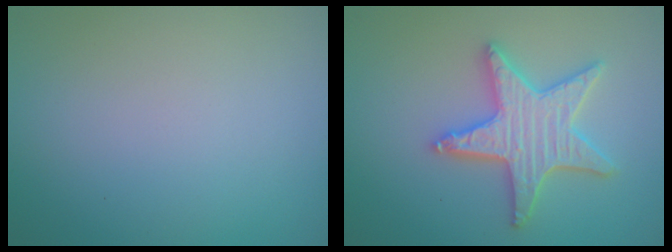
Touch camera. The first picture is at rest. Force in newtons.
{"total": 5.1, "press": 5.0, "slide": 0.9}